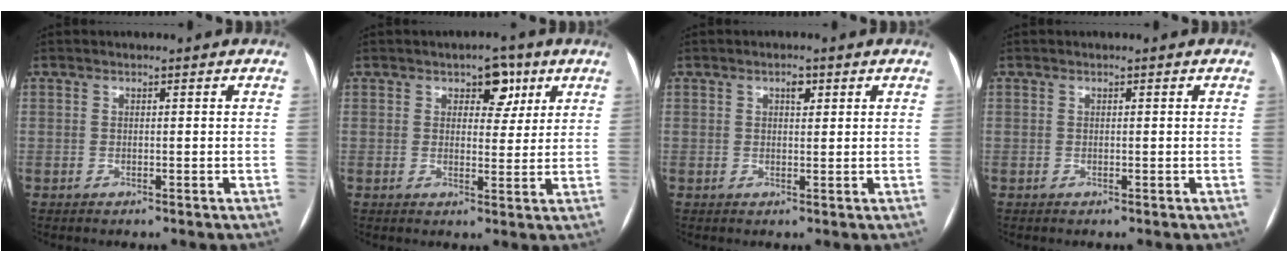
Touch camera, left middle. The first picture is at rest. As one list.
[{"total": 4.7, "force": [2.5, 2.8, 2.8], "torque": [-0.027, 0.007, 0.033]}, {"total": 1.7, "force": [0.8, 0.8, 1.2], "torque": [-0.020, 0.003, 0.013]}, {"total": 0.0}]